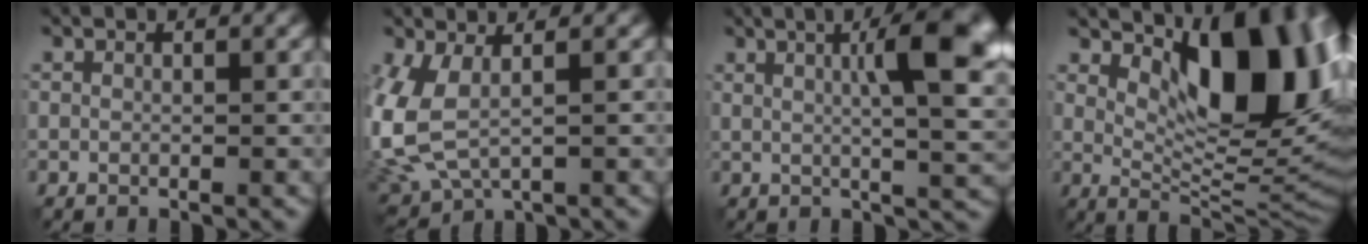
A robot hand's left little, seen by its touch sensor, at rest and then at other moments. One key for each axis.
{"total": 6.6, "fx": -0.2, "fy": 3.7, "fz": 5.5, "tx": -0.148, "ty": -0.009, "tz": -0.004}
{"total": 9.2, "fx": 2.2, "fy": 2.2, "fz": 8.7, "tx": -0.100, "ty": 0.016, "tz": 0.033}
{"total": 12.4, "fx": 4.6, "fy": 5.1, "fz": 10.3, "tx": -0.139, "ty": 0.000, "tz": 0.082}